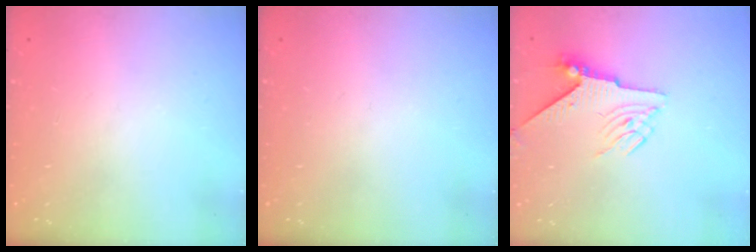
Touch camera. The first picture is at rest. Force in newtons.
{"total": 0.0}
{"total": 5.5, "press": 5.4, "slide": 1.2}